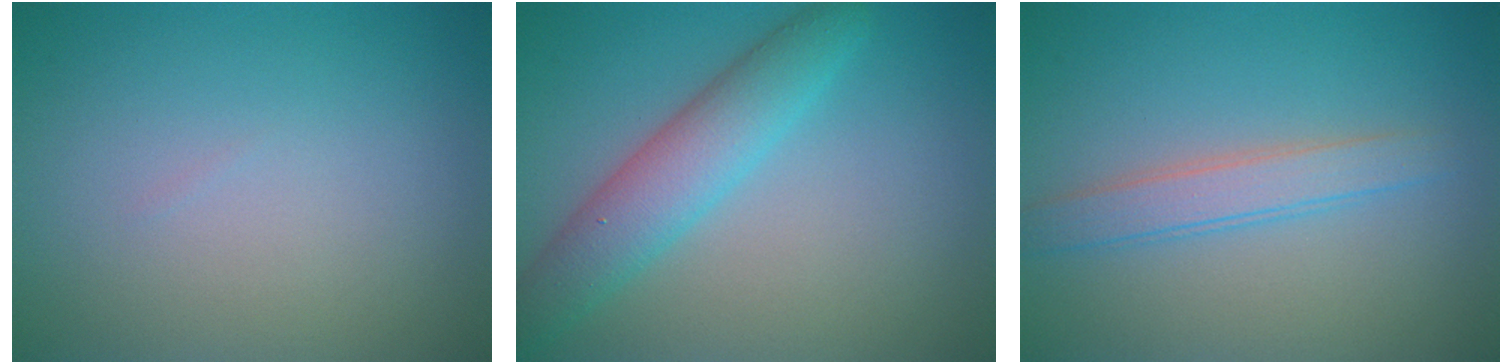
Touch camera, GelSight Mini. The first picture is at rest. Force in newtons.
{"total": 4.8, "press": 4.8, "slide": 0.1}
{"total": 2.6, "press": 2.6, "slide": 0.0}